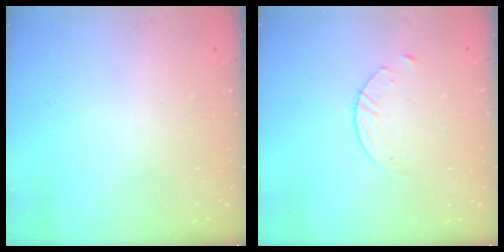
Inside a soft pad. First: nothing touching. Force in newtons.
{"total": 3.6, "press": 3.6, "slide": 0.4}